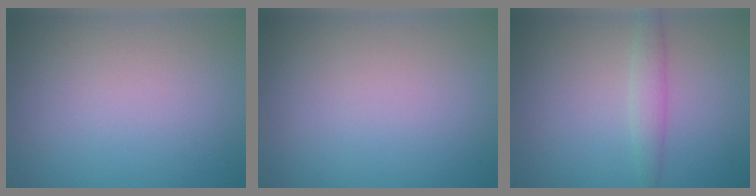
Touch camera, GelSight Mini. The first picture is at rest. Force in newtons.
{"total": 0.0}
{"total": 1.9, "press": 1.9, "slide": 0.1}